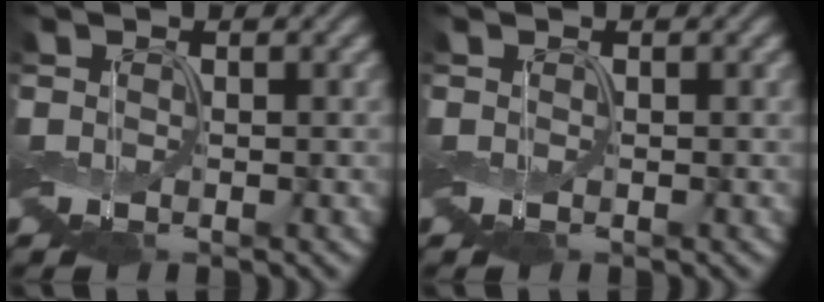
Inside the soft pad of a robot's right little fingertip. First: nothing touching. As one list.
[{"total": 0.0}]